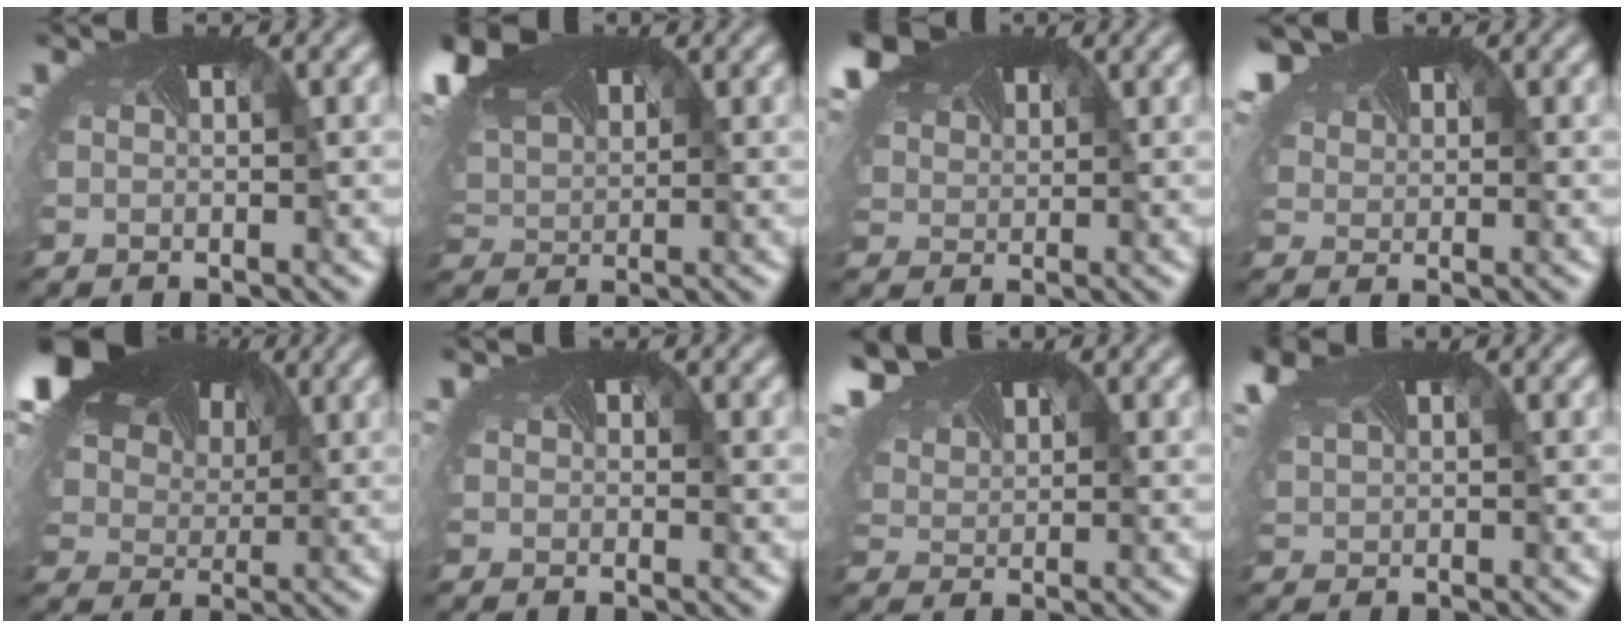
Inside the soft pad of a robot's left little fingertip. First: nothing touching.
{"total": 7.9, "force": [5.3, 4.0, 4.3], "torque": [-0.137, 0.012, 0.105]}
{"total": 5.8, "force": [4.3, 3.0, 2.4], "torque": [-0.084, 0.007, 0.080]}
{"total": 3.6, "force": [3.1, 1.6, 0.9], "torque": [-0.057, -0.004, 0.065]}
{"total": 16.3, "force": [8.2, 10.4, 9.6], "torque": [-0.230, 0.042, 0.145]}
{"total": 1.1, "force": [0.1, -0.5, -0.9], "torque": [-0.001, -0.014, 0.007]}
{"total": 5.8, "force": [4.6, 2.6, 2.4], "torque": [-0.096, 0.008, 0.088]}
{"total": 3.6, "force": [2.5, 1.6, 2.2], "torque": [-0.081, 0.002, 0.052]}